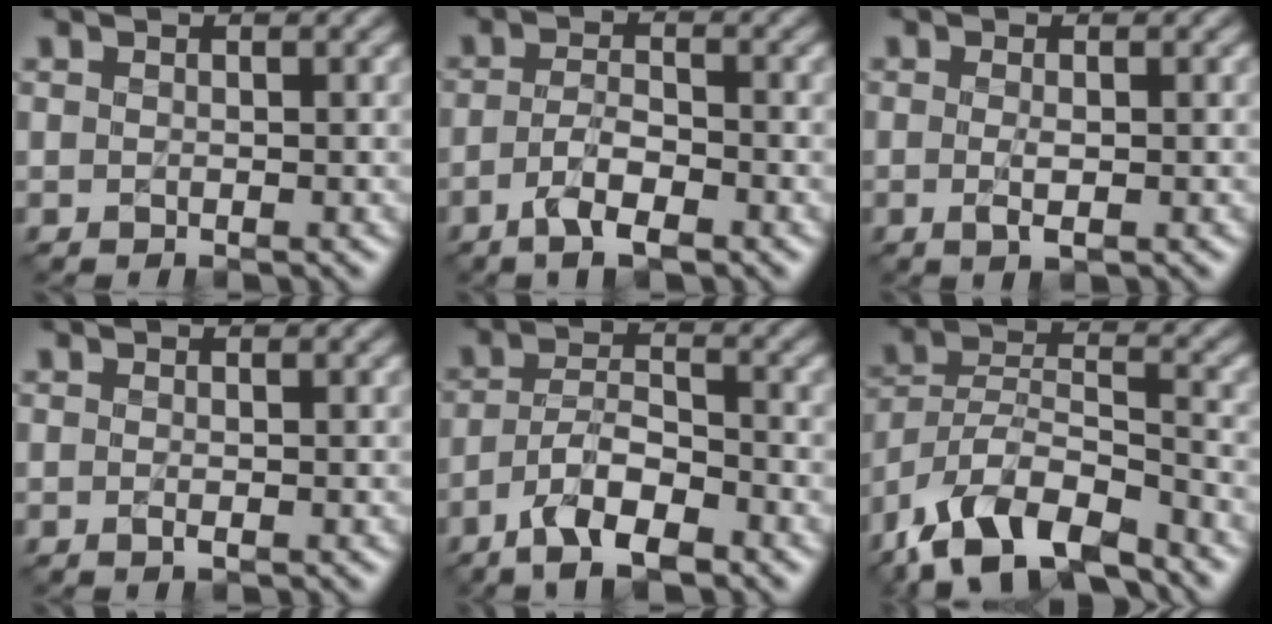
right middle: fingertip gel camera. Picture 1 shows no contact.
{"total": 3.5, "force": [-2.0, 1.1, 2.7], "torque": [-0.056, 0.002, -0.042]}
{"total": 1.5, "force": [-0.3, 0.4, 1.4], "torque": [-0.029, -0.006, -0.006]}
{"total": 0.7, "force": [-0.2, 0.2, 0.6], "torque": [-0.013, -0.003, -0.005]}
{"total": 6.6, "force": [-4.2, 2.3, 4.5], "torque": [-0.080, 0.006, -0.079]}
{"total": 11.2, "force": [-8.5, 4.3, 5.8], "torque": [-0.108, 0.007, -0.158]}